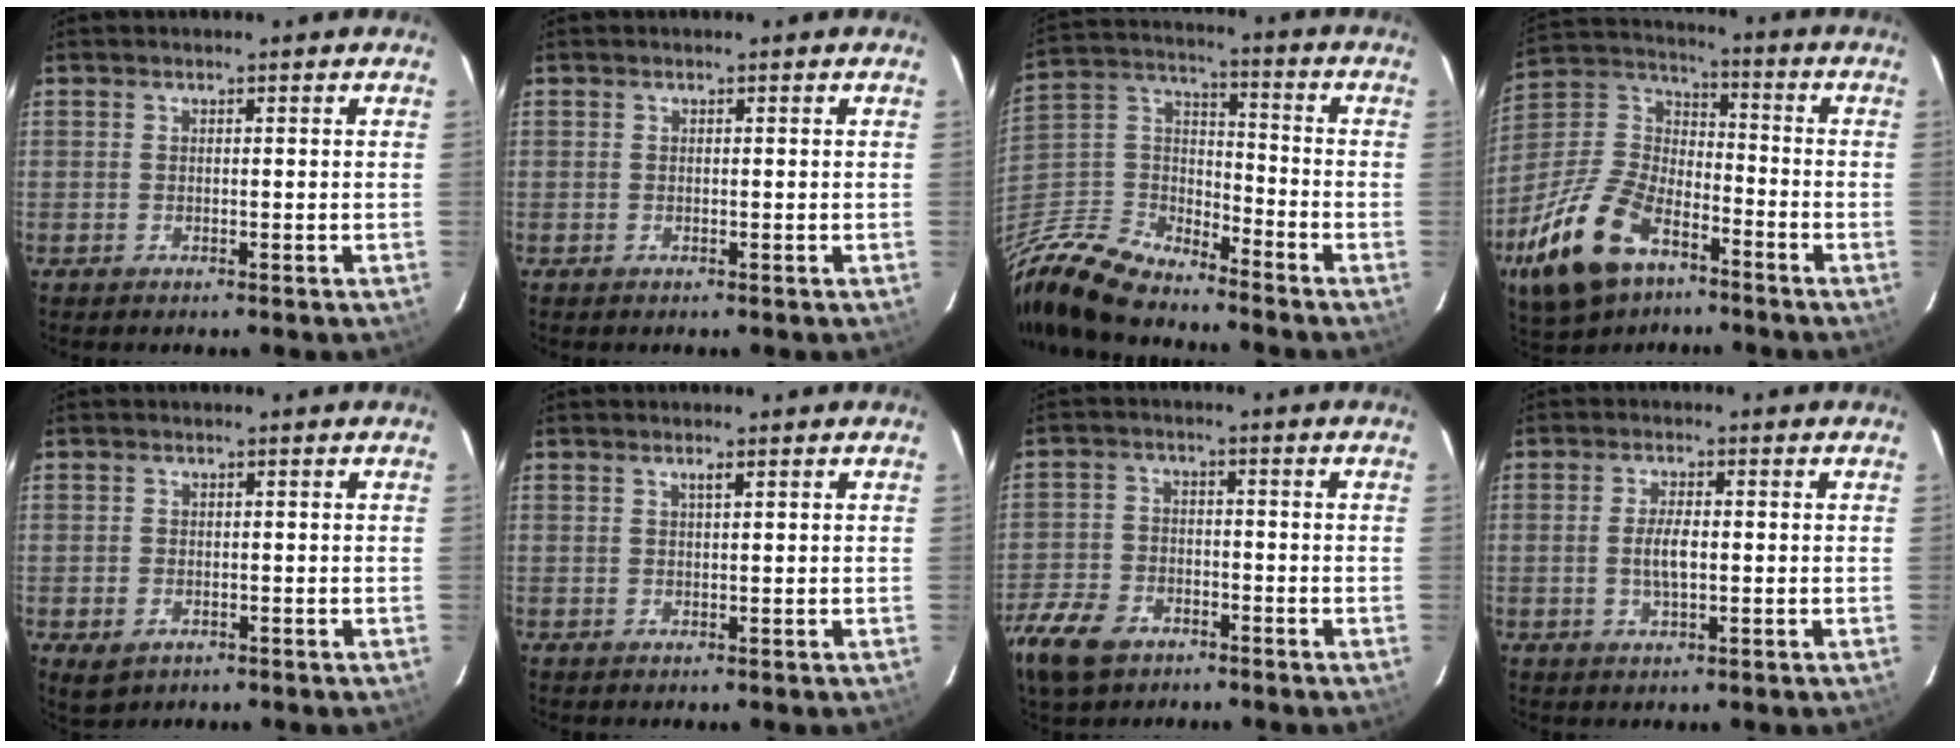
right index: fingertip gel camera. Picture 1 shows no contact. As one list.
[{"total": 0.0}, {"total": 18.0, "force": [-13.7, 8.1, 8.5], "torque": [-0.216, -0.002, -0.266]}, {"total": 20.1, "force": [-11.2, 11.0, 12.5], "torque": [-0.281, -0.004, -0.204]}, {"total": 3.2, "force": [-1.3, 2.4, 1.6], "torque": [-0.028, -0.009, -0.015]}, {"total": 0.9, "force": [0.6, 0.0, 0.7], "torque": [-0.013, 0.001, 0.010]}, {"total": 12.0, "force": [-7.5, 7.5, 5.7], "torque": [-0.165, -0.007, -0.144]}, {"total": 4.1, "force": [-0.3, 1.4, 3.8], "torque": [-0.074, 0.000, -0.004]}]